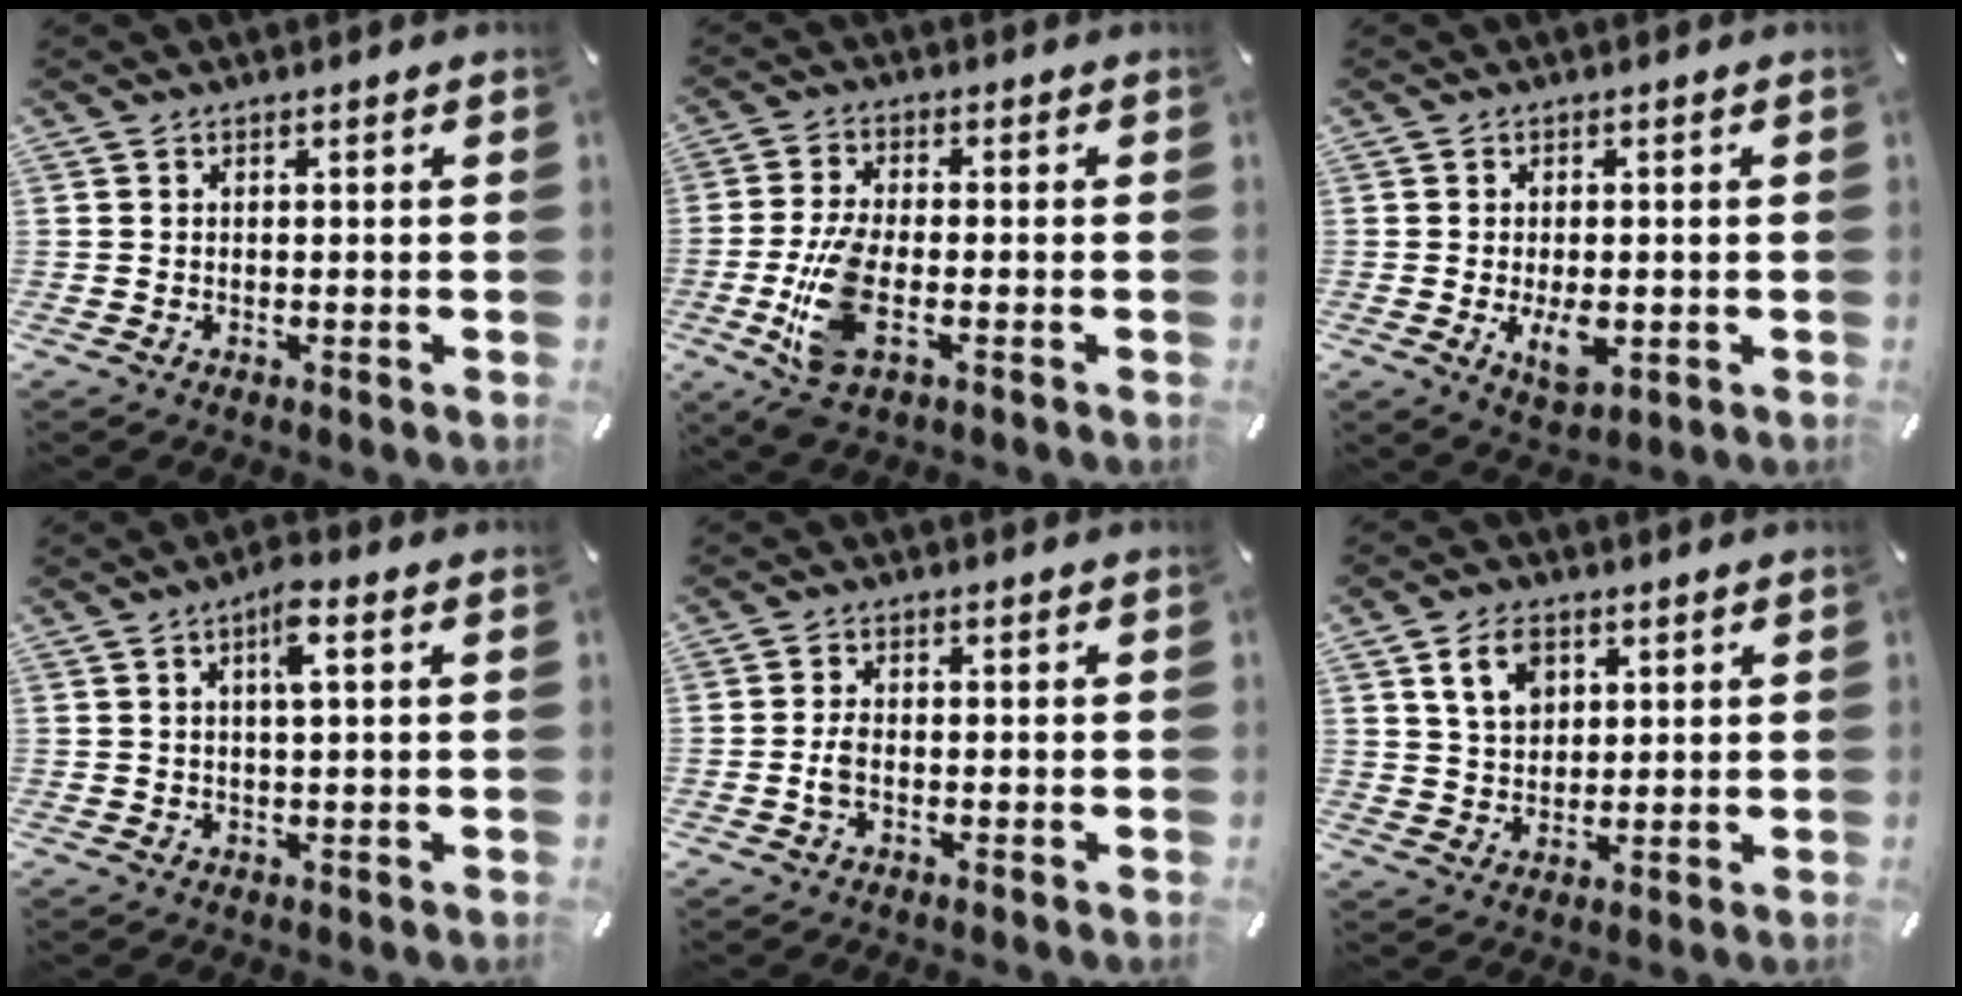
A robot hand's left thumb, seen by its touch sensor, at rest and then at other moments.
{"total": 10.5, "force": [-2.3, 4.6, 9.1], "torque": [-0.199, -0.013, -0.038]}
{"total": 6.3, "force": [-1.1, 3.6, 5.0], "torque": [-0.101, -0.005, -0.021]}
{"total": 4.8, "force": [1.7, 0.9, 4.4], "torque": [-0.082, 0.003, 0.025]}
{"total": 2.6, "force": [-0.7, 1.3, 2.1], "torque": [-0.040, 0.005, -0.012]}
{"total": 7.2, "force": [3.2, 5.5, 3.5], "torque": [-0.061, 0.004, 0.057]}